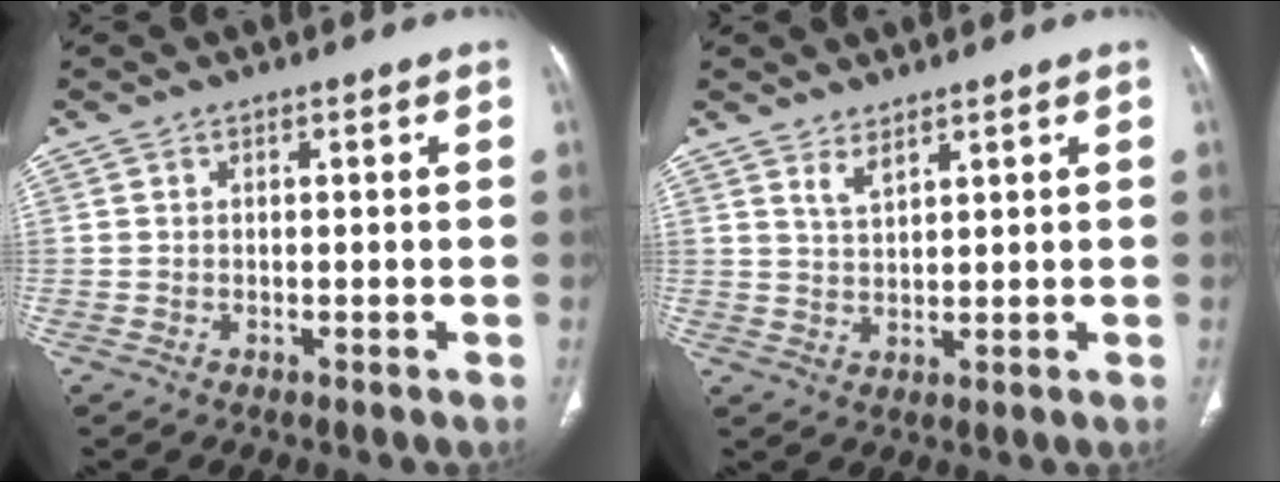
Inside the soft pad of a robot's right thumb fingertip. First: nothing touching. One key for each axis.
{"total": 2.8, "fx": 2.1, "fy": 0.9, "fz": 1.5, "tx": -0.028, "ty": -0.018, "tz": 0.050}